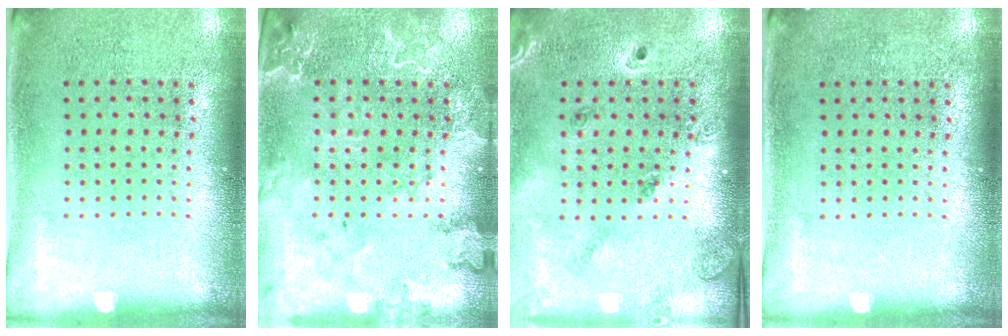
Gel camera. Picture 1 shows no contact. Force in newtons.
{"total": 2.4, "press": 2.3, "slide": 0.6}
{"total": 1.4, "press": 1.3, "slide": 0.2}
{"total": 0.0}